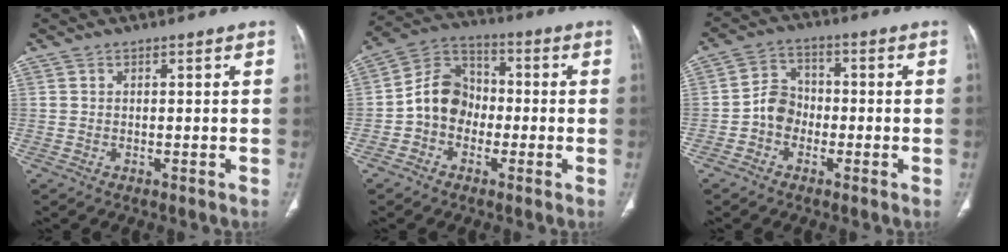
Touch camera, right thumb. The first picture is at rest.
{"total": 9.5, "force": [-1.9, 7.9, 5.0], "torque": [-0.066, 0.040, -0.050]}
{"total": 5.8, "force": [-1.7, 4.9, 2.7], "torque": [-0.025, 0.024, -0.044]}